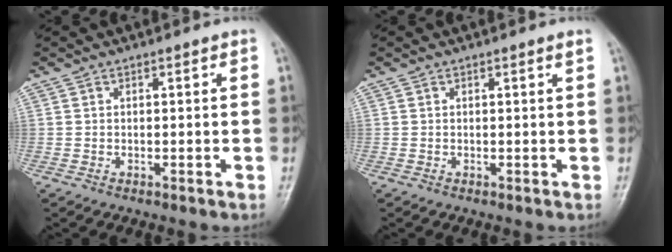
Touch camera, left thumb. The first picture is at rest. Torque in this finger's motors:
{"motor_torque": [0.01, -0.04, 0.16, 0.04, 0.00]}